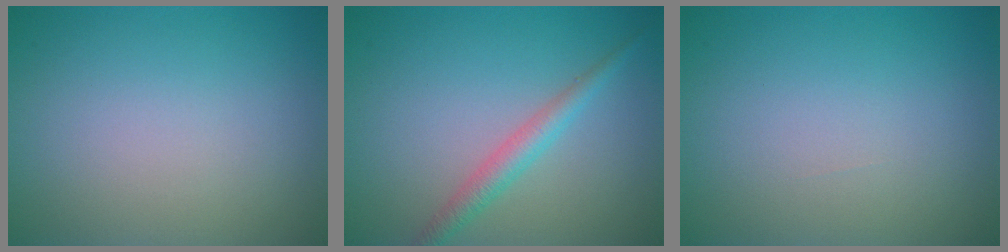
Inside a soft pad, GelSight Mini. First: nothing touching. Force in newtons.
{"total": 2.3, "press": 2.3, "slide": 0.1}
{"total": 0.0}